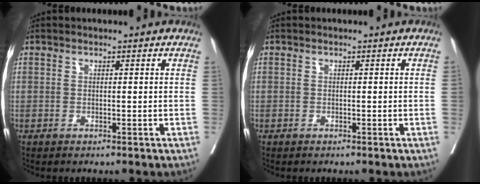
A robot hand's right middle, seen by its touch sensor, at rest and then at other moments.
{"total": 0.0}